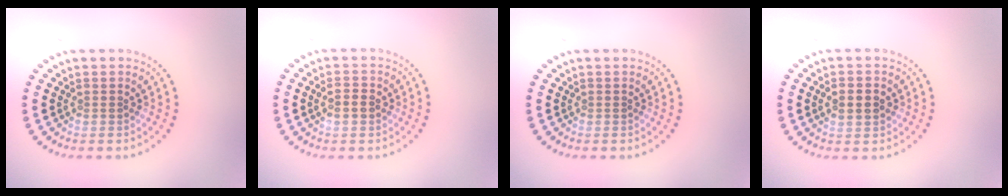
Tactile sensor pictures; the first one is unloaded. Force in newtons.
{"total": 1.5, "press": 1.4, "slide": 0.3}
{"total": 0.0}
{"total": 2.2, "press": 2.2, "slide": 0.2}